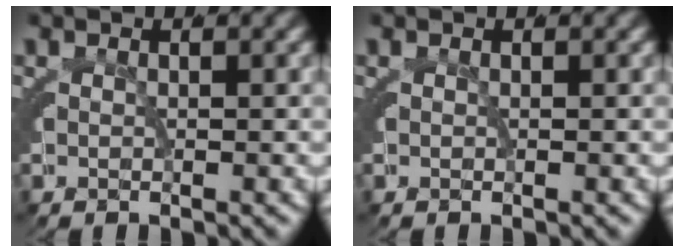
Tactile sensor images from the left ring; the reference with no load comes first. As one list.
[{"total": 0.0}]